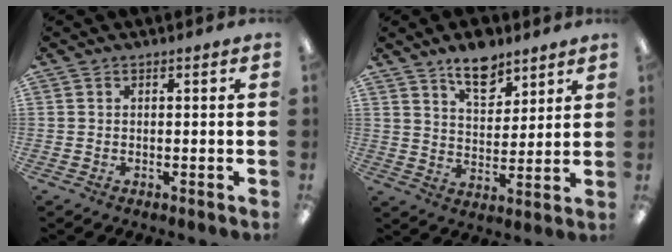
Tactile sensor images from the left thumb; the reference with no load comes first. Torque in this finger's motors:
{"motor_torque": [1.64, 1.17, 1.42, -1.31, 0.35]}